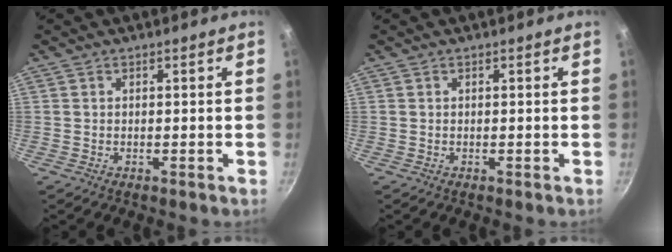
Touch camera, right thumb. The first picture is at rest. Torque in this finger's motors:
{"motor_torque": [-0.12, -0.18, -0.03, -0.26, 0.00]}